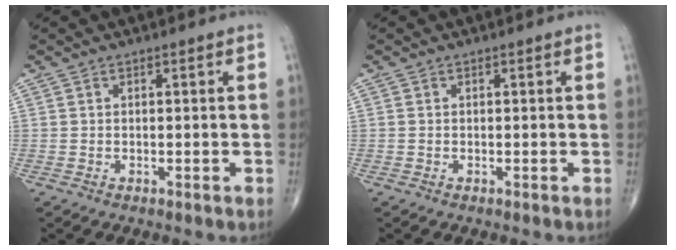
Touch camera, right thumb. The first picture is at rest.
{"total": 0.0}